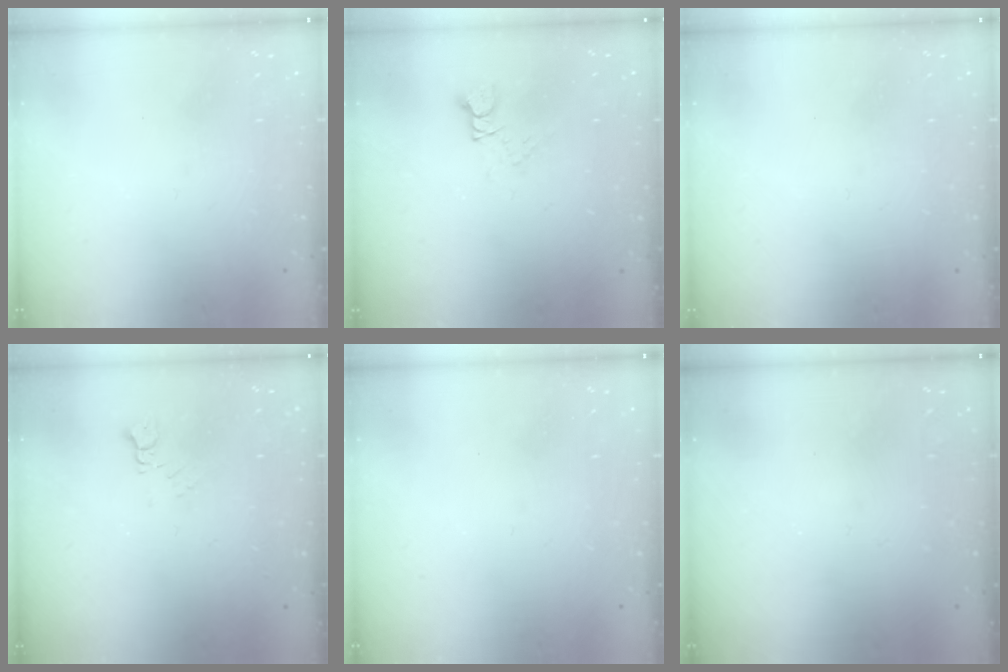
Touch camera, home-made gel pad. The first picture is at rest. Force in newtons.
{"total": 4.0, "press": 3.9, "slide": 0.5}
{"total": 0.0}
{"total": 2.9, "press": 2.9, "slide": 0.5}
{"total": 0.0}
{"total": 0.0}